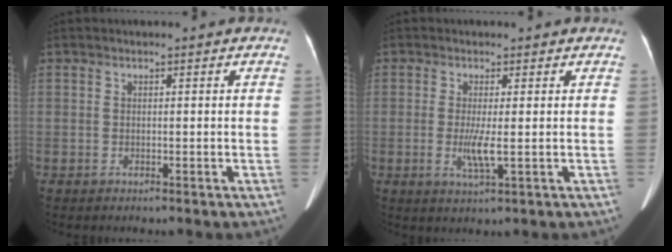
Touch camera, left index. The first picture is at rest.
{"total": 3.5, "force": [-0.3, 0.3, 3.5], "torque": [-0.074, -0.009, -0.003]}